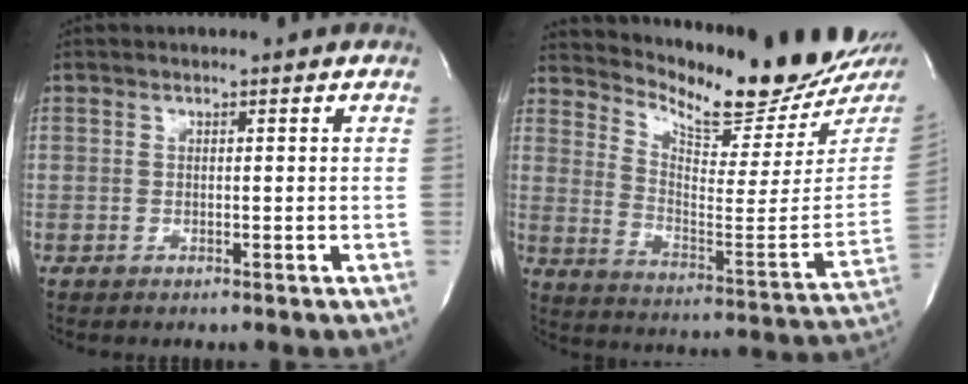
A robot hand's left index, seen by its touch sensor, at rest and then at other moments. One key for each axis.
{"total": 18.4, "fx": 16.8, "fy": 2.0, "fz": 7.1, "tx": -0.126, "ty": -0.089, "tz": 0.237}